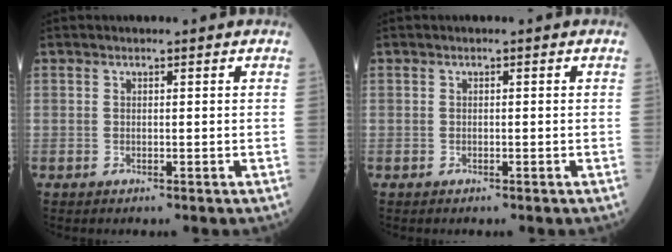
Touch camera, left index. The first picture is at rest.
{"total": 0.0}